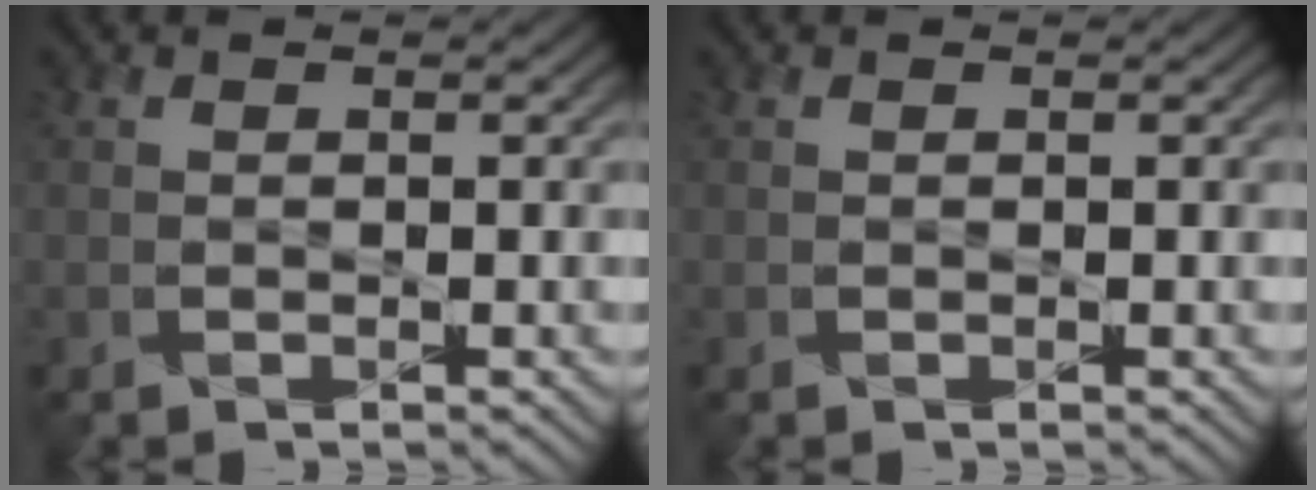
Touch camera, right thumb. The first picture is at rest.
{"total": 0.0}